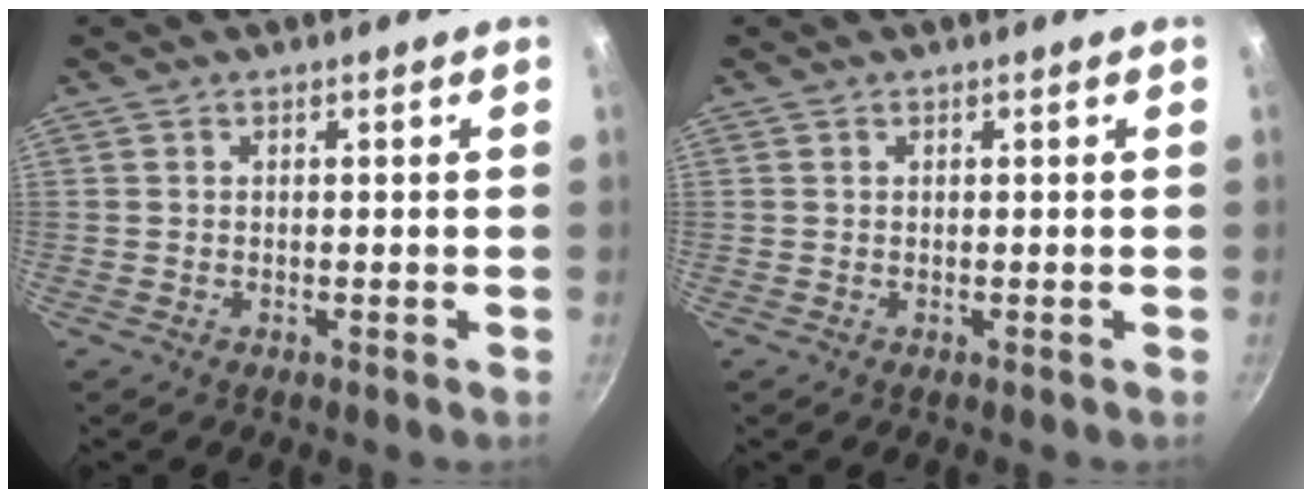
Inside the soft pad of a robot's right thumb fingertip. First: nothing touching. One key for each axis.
{"total": 0.0}